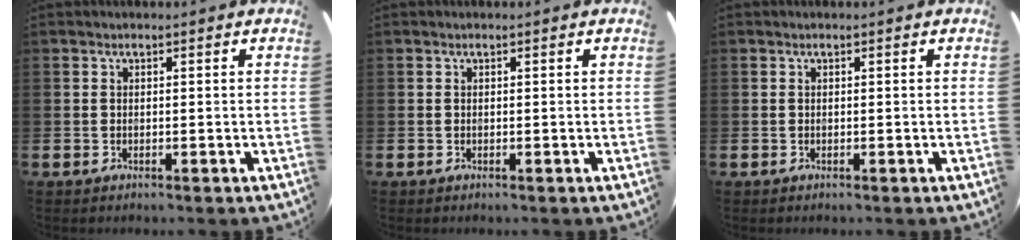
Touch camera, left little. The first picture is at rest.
{"total": 0.0}
{"total": 0.0}